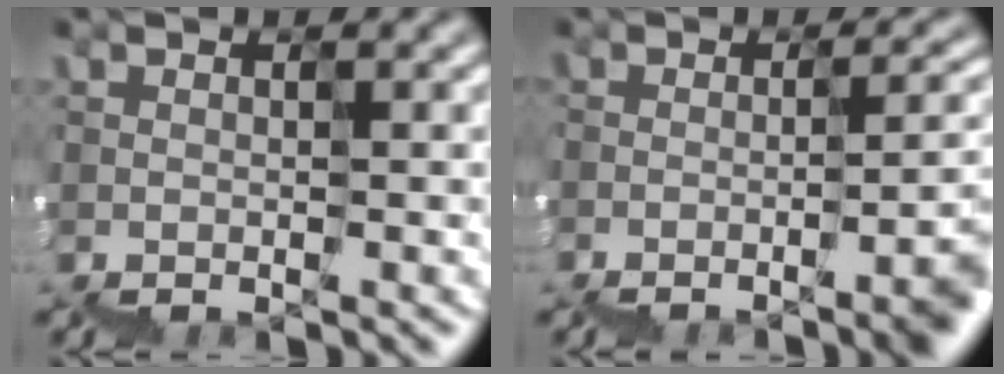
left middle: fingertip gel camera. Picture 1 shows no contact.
{"total": 7.6, "force": [-2.4, 3.0, 6.6], "torque": [-0.064, 0.005, -0.026]}